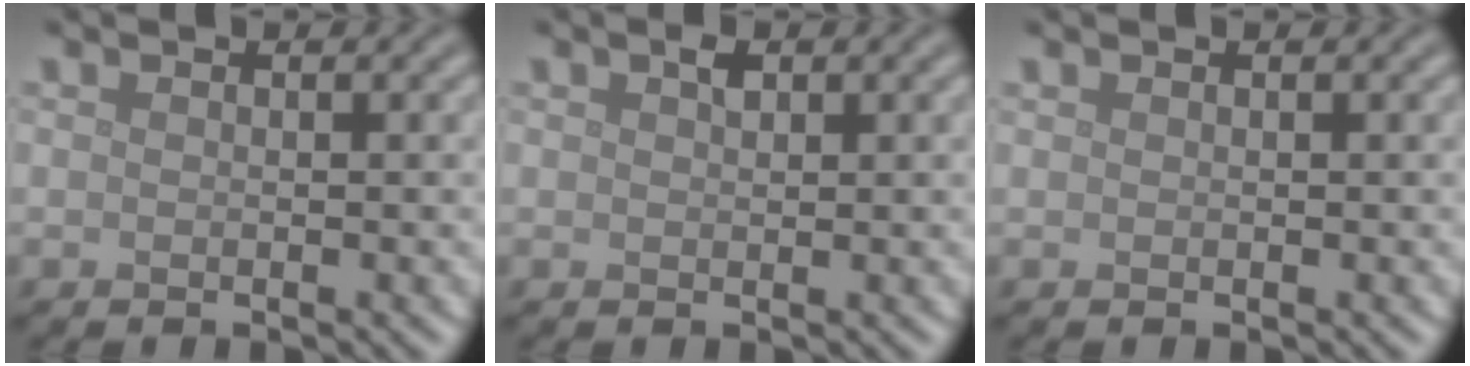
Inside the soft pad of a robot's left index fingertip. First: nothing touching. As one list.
[{"total": 1.0, "force": [0.6, 0.5, 0.6], "torque": [-0.014, 0.002, 0.011]}, {"total": 0.0}]